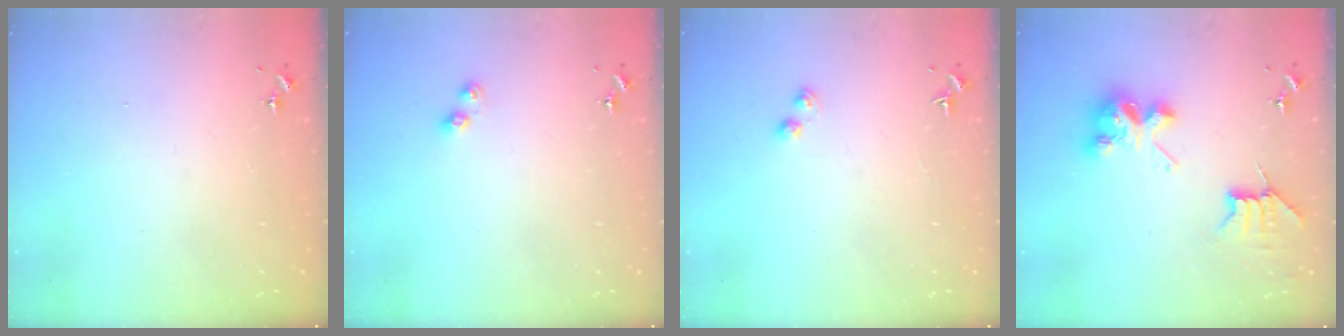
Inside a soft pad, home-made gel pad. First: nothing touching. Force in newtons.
{"total": 3.6, "press": 3.6, "slide": 0.5}
{"total": 2.8, "press": 2.7, "slide": 0.4}
{"total": 9.2, "press": 9.2, "slide": 0.5}